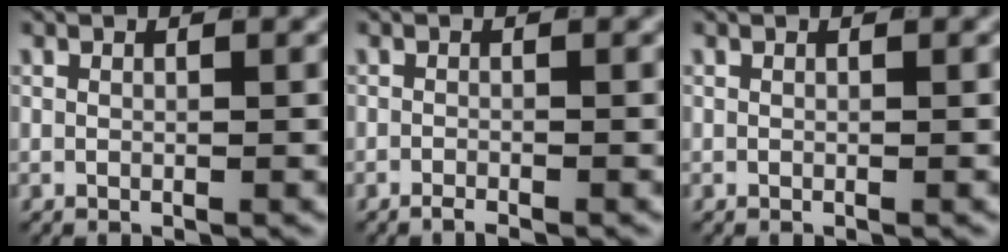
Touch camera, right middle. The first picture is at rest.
{"total": 1.5, "force": [-1.4, 0.3, 0.4], "torque": [-0.007, -0.002, -0.025]}
{"total": 0.0}